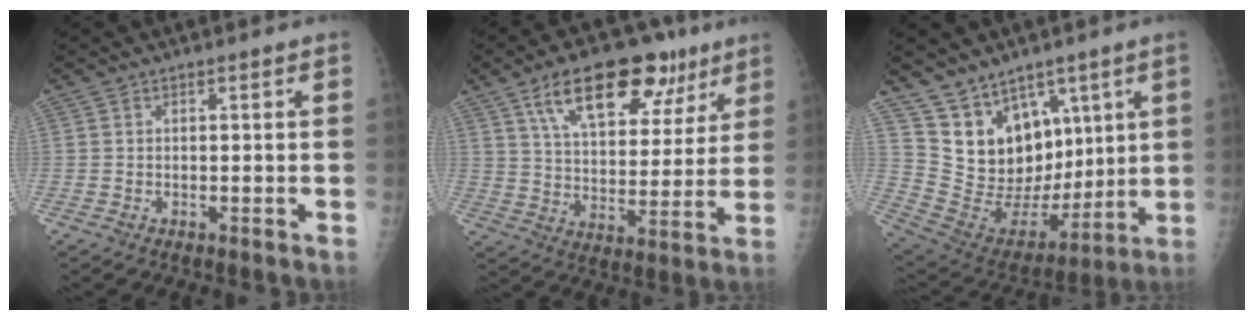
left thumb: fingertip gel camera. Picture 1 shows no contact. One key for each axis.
{"total": 20.3, "fx": 11.4, "fy": 10.0, "fz": 13.5, "tx": -0.171, "ty": -0.021, "tz": 0.186}
{"total": 16.5, "fx": 8.8, "fy": 10.9, "fz": 8.6, "tx": -0.104, "ty": -0.042, "tz": 0.190}